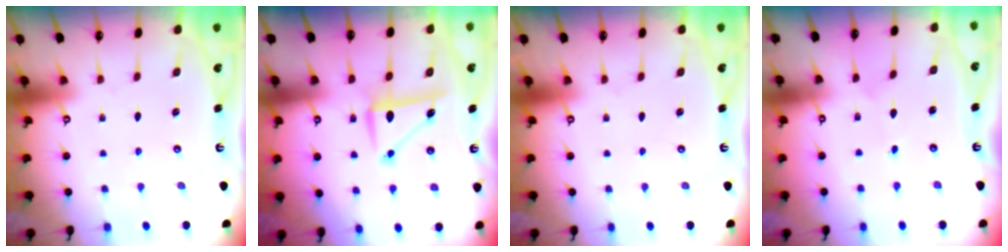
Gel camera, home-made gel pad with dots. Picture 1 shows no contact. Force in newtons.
{"total": 7.7, "press": 7.6, "slide": 0.9}
{"total": 0.0}
{"total": 1.9, "press": 1.9, "slide": 0.2}